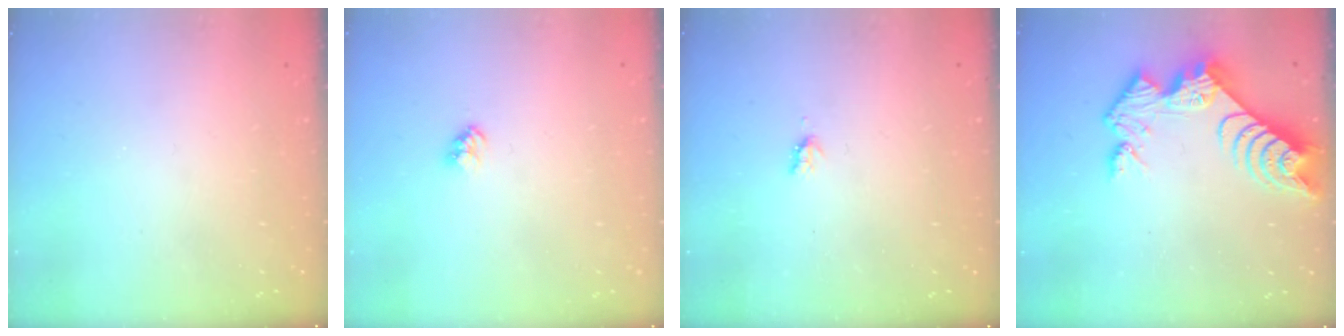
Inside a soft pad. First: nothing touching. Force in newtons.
{"total": 2.5, "press": 2.4, "slide": 0.4}
{"total": 2.4, "press": 2.4, "slide": 0.4}
{"total": 10.6, "press": 10.5, "slide": 0.9}